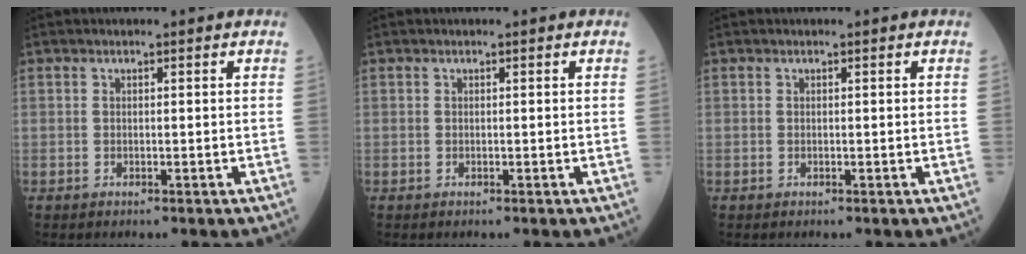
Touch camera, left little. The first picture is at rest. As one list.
[{"total": 0.0}, {"total": 0.0}]